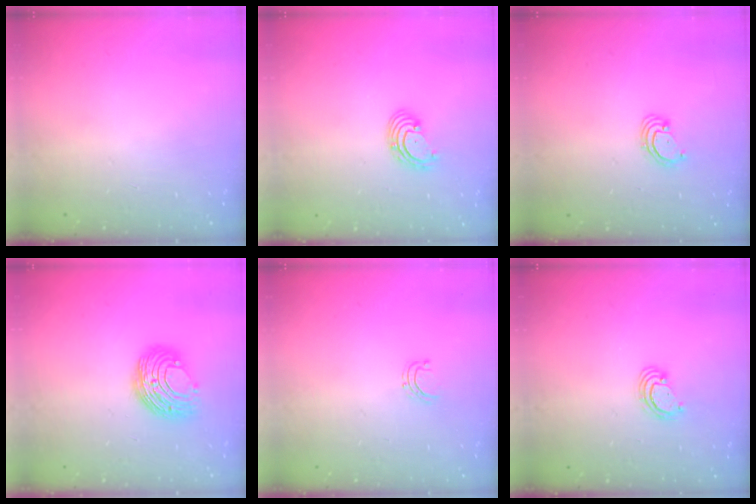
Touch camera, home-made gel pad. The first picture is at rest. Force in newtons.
{"total": 2.7, "press": 2.7, "slide": 0.1}
{"total": 2.5, "press": 2.5, "slide": 0.2}
{"total": 9.2, "press": 9.2, "slide": 0.4}
{"total": 3.8, "press": 3.8, "slide": 0.2}
{"total": 2.5, "press": 2.5, "slide": 0.2}